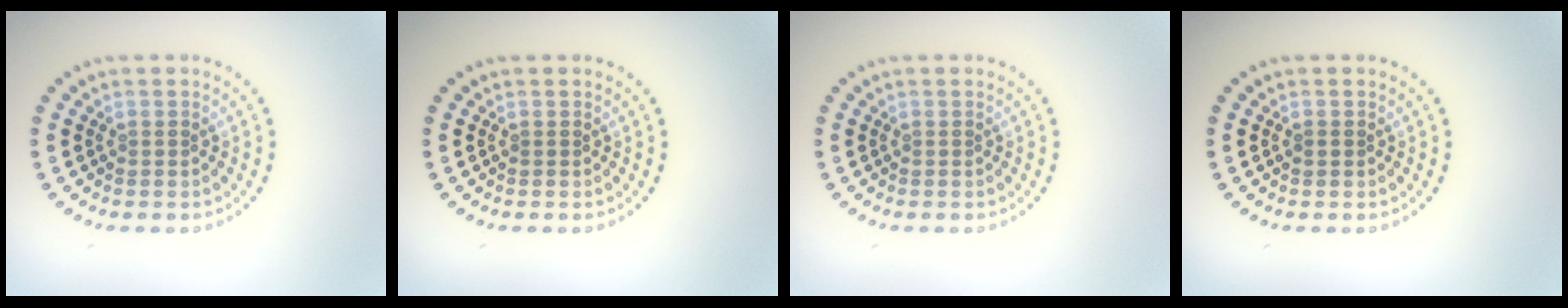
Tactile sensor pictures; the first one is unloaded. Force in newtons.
{"total": 0.0}
{"total": 0.0}
{"total": 0.6, "press": 0.6, "slide": 0.1}